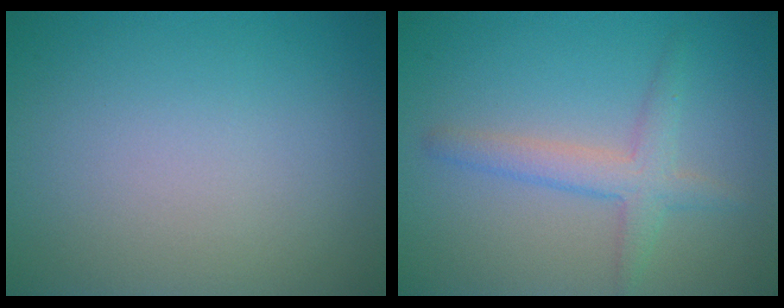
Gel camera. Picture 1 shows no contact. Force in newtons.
{"total": 2.8, "press": 2.8, "slide": 0.2}